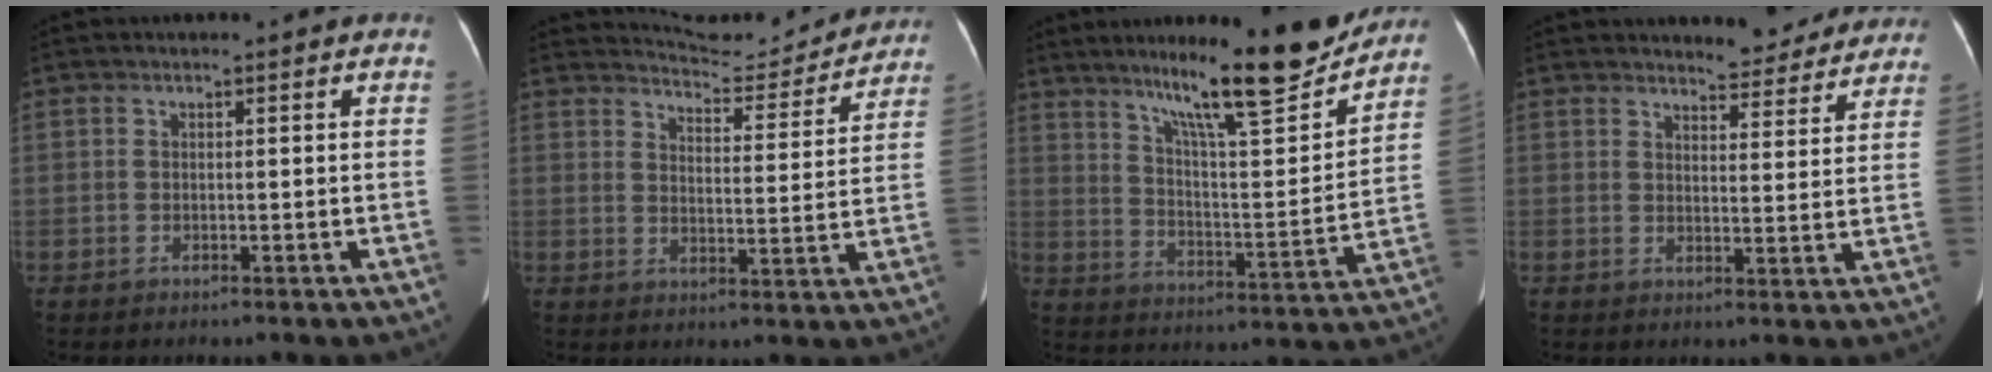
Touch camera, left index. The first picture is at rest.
{"total": 11.0, "force": [10.9, 0.9, 0.4], "torque": [-0.005, -0.014, 0.139]}
{"total": 18.5, "force": [15.1, 1.0, 10.7], "torque": [-0.156, -0.017, 0.232]}
{"total": 7.6, "force": [7.3, 1.6, 1.4], "torque": [-0.014, -0.009, 0.082]}